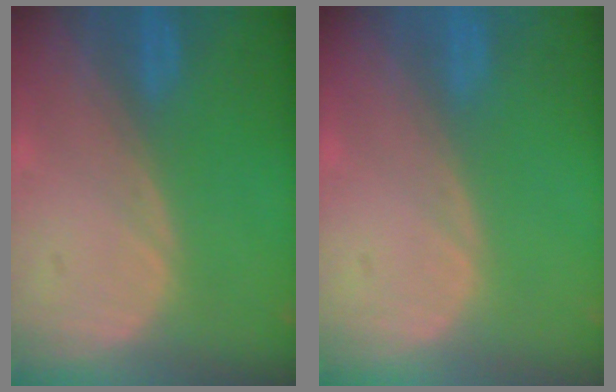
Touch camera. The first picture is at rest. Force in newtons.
{"total": 0.0}